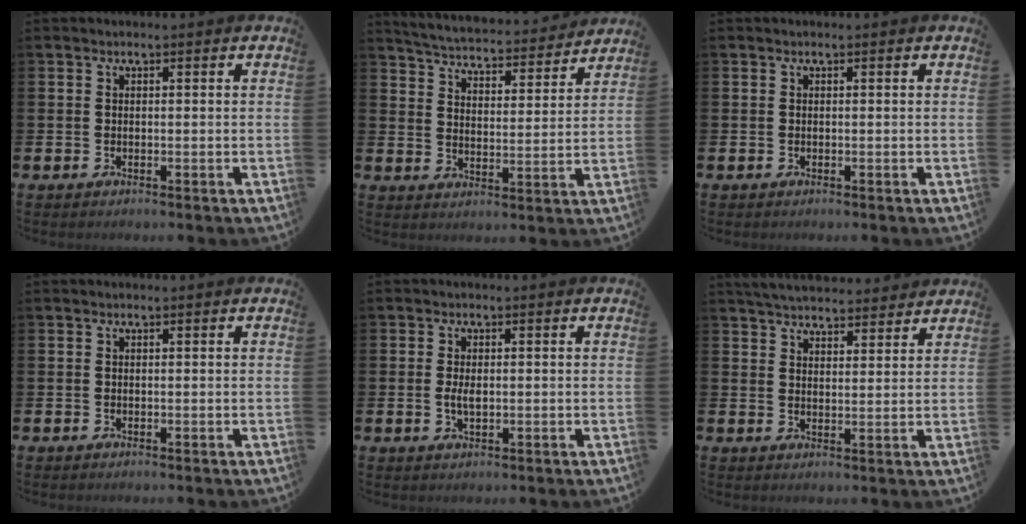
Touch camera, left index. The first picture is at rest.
{"total": 4.9, "force": [4.8, 0.6, 0.5], "torque": [-0.037, -0.041, 0.079]}
{"total": 0.0}
{"total": 0.0}
{"total": 2.1, "force": [0.0, 1.0, 1.8], "torque": [-0.021, -0.002, -0.003]}
{"total": 4.9, "force": [4.8, 0.7, 0.5], "torque": [-0.021, -0.024, 0.086]}